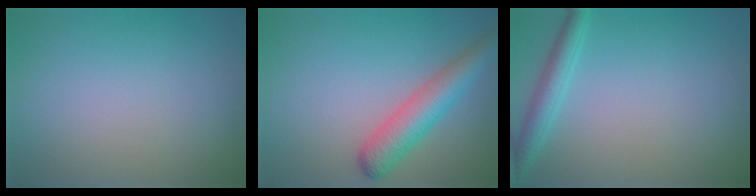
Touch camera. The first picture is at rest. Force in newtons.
{"total": 4.7, "press": 4.7, "slide": 0.2}
{"total": 2.5, "press": 2.5, "slide": 0.1}